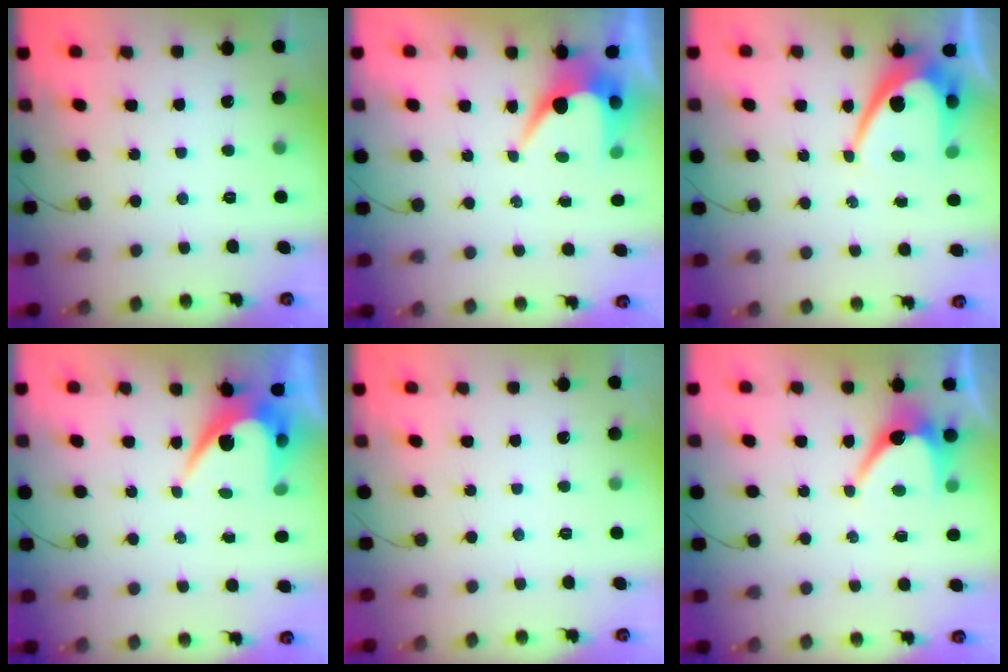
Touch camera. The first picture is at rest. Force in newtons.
{"total": 6.3, "press": 6.3, "slide": 0.3}
{"total": 10.7, "press": 10.6, "slide": 0.9}
{"total": 7.4, "press": 7.4, "slide": 0.1}
{"total": 0.0}
{"total": 6.8, "press": 6.8, "slide": 0.7}